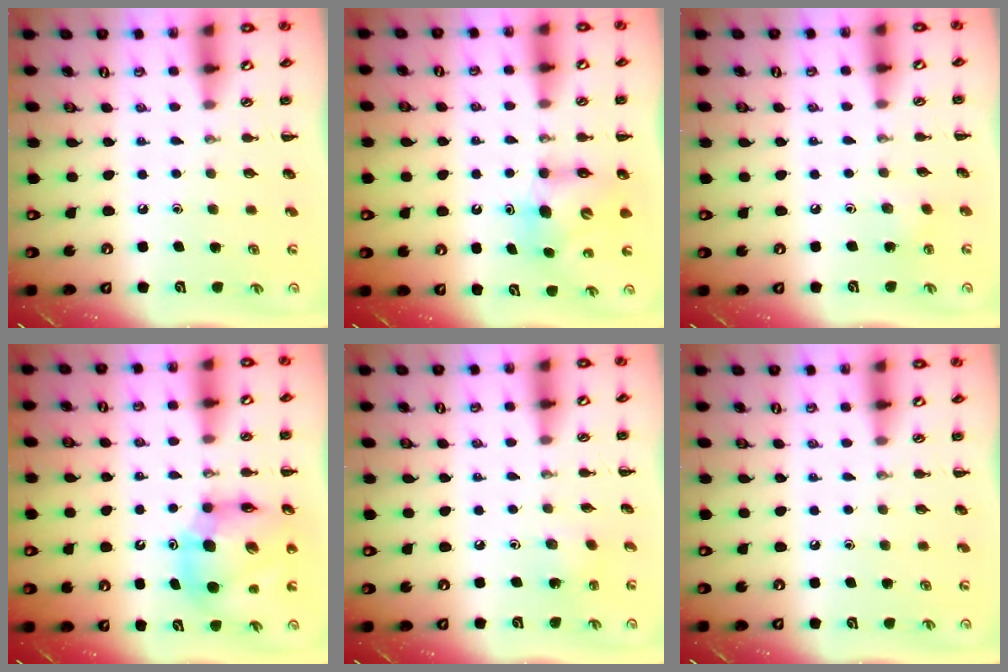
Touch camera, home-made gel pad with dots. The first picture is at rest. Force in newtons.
{"total": 6.5, "press": 6.5, "slide": 0.8}
{"total": 3.0, "press": 2.9, "slide": 0.9}
{"total": 12.9, "press": 12.3, "slide": 3.9}
{"total": 2.1, "press": 2.0, "slide": 0.8}
{"total": 0.0}